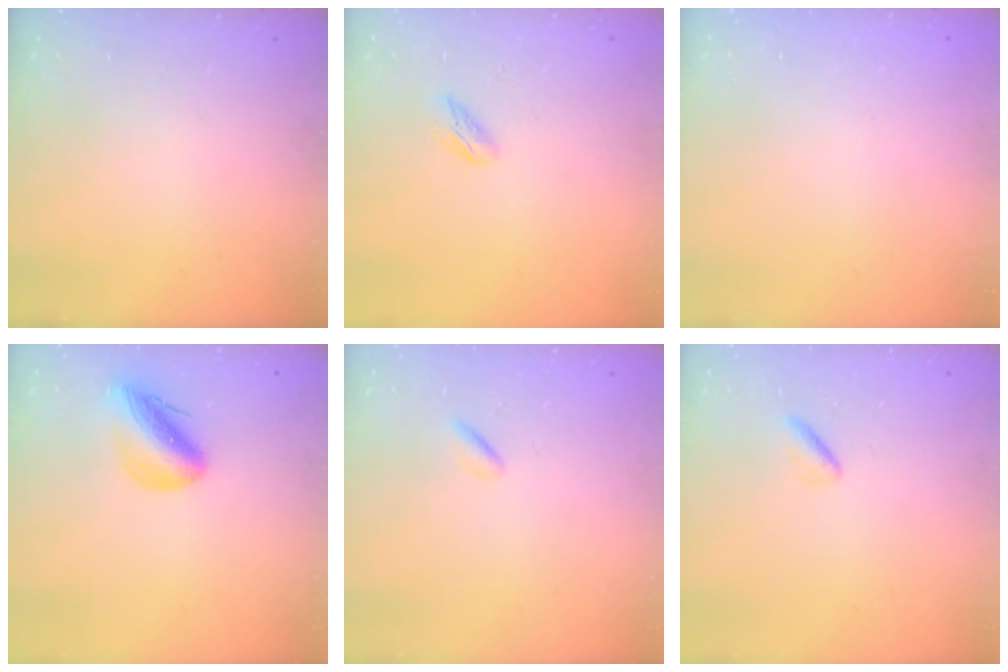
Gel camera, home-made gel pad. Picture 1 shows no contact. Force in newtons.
{"total": 2.7, "press": 2.6, "slide": 0.8}
{"total": 2.0, "press": 2.0, "slide": 0.1}
{"total": 10.5, "press": 10.1, "slide": 2.7}
{"total": 0.5, "press": 0.4, "slide": 0.4}
{"total": 1.4, "press": 1.1, "slide": 0.9}